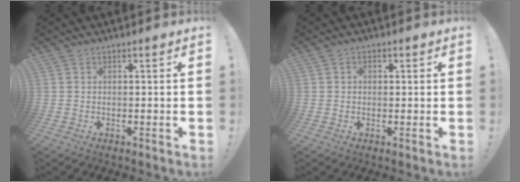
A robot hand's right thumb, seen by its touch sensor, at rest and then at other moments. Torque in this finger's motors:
{"motor_torque": [-0.24, -0.37, -0.44, 0.06, 0.08]}